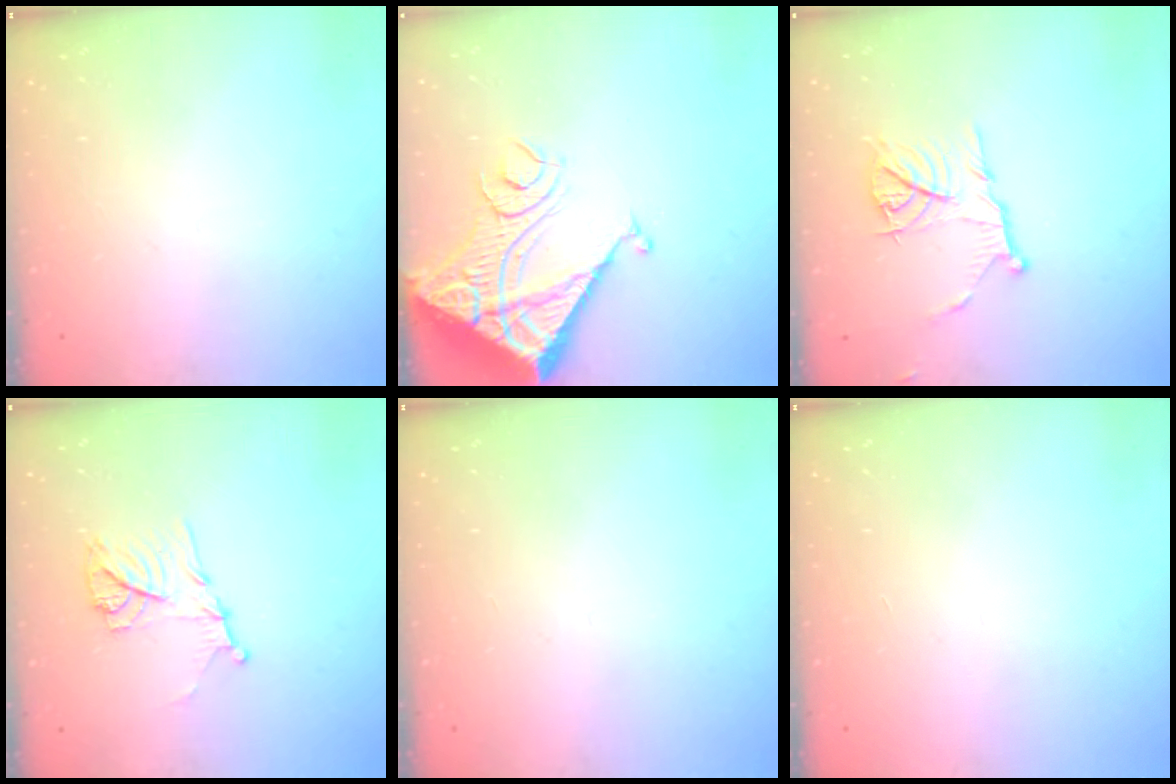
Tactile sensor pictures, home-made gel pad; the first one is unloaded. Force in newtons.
{"total": 16.7, "press": 16.6, "slide": 2.1}
{"total": 10.3, "press": 10.3, "slide": 0.6}
{"total": 11.4, "press": 11.4, "slide": 0.3}
{"total": 0.0}
{"total": 1.5, "press": 1.5, "slide": 0.1}